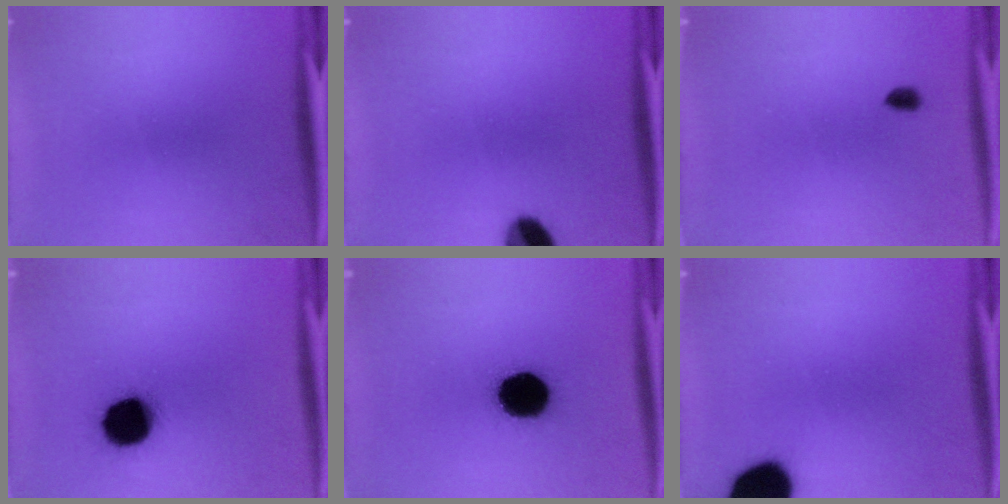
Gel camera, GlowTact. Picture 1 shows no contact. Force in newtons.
{"total": 7.2}
{"total": 2.1}
{"total": 15.6}
{"total": 17.0}
{"total": 14.2}